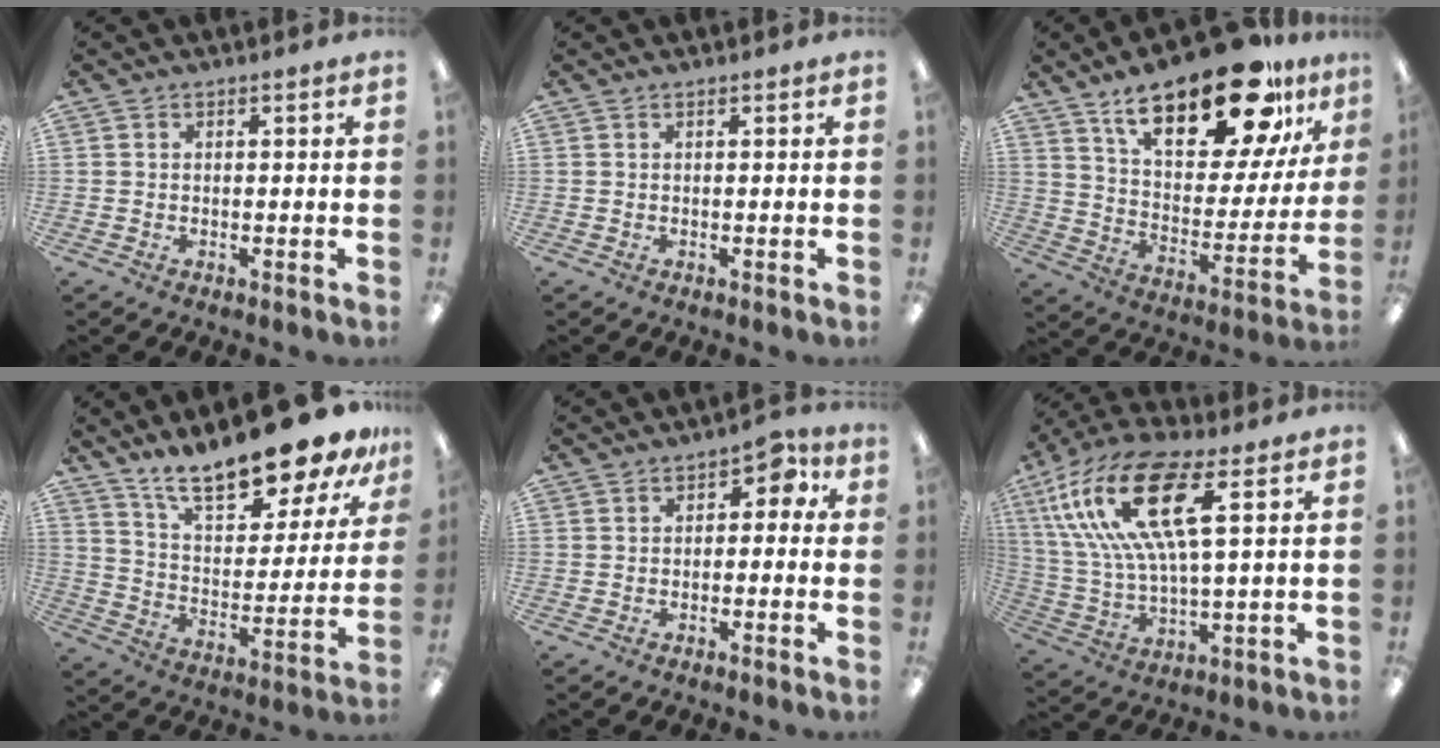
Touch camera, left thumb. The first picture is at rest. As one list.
[{"total": 0.0}, {"total": 25.6, "force": [16.8, 9.8, 16.7], "torque": [-0.258, -0.092, 0.279]}, {"total": 20.6, "force": [17.4, 5.5, 9.6], "torque": [-0.160, -0.118, 0.297]}, {"total": 3.9, "force": [0.6, 2.6, 2.8], "torque": [-0.034, -0.001, 0.002]}, {"total": 19.1, "force": [8.7, 6.6, 15.7], "torque": [-0.343, -0.016, 0.141]}]